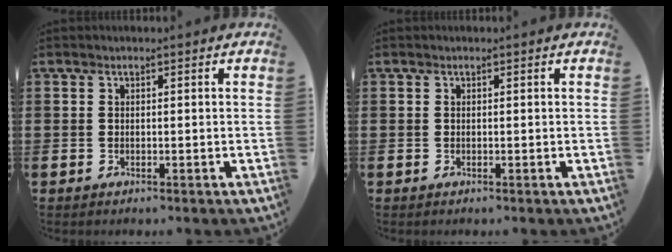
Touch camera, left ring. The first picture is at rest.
{"total": 0.0}